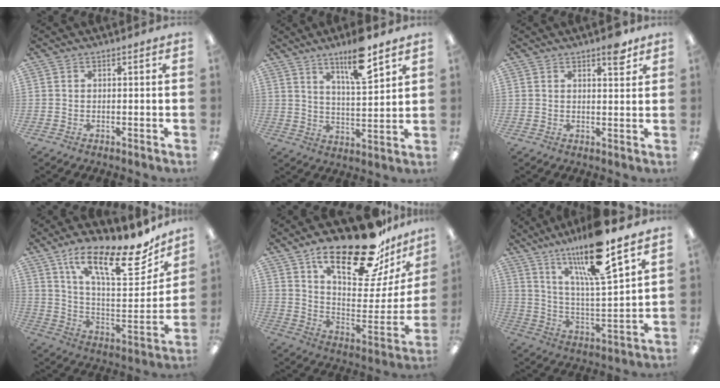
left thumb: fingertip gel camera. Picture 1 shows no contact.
{"total": 11.7, "force": [8.2, 2.7, 7.9], "torque": [-0.117, -0.047, 0.134]}
{"total": 4.8, "force": [3.3, 1.4, 3.1], "torque": [-0.037, -0.016, 0.051]}
{"total": 21.3, "force": [14.0, 6.6, 14.7], "torque": [-0.229, -0.089, 0.230]}
{"total": 26.5, "force": [18.8, 8.7, 16.5], "torque": [-0.243, -0.119, 0.309]}
{"total": 18.6, "force": [14.1, 2.5, 11.9], "torque": [-0.209, -0.083, 0.228]}